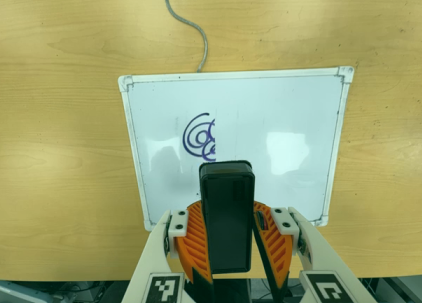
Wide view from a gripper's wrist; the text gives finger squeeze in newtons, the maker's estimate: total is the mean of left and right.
{"total": 9.4, "left": 9.8, "right": 9.0}